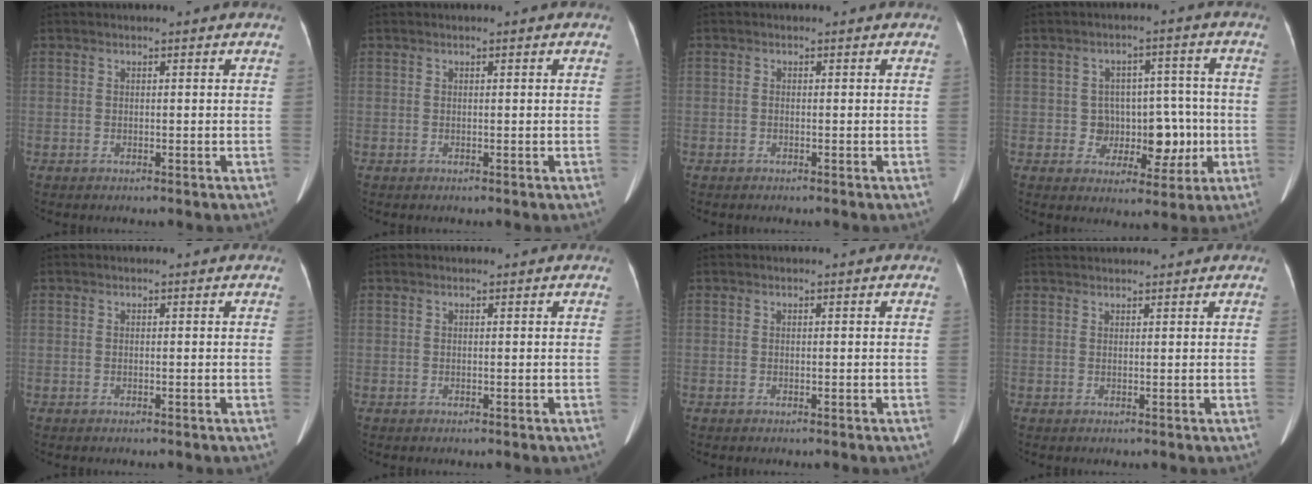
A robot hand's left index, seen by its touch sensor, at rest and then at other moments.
{"total": 0.0}
{"total": 0.5, "force": [-0.3, 0.4, 0.0], "torque": [-0.001, 0.003, -0.008]}
{"total": 7.1, "force": [-1.2, 5.7, 4.1], "torque": [-0.041, 0.029, -0.008]}
{"total": 0.0}
{"total": 0.0}
{"total": 0.0}
{"total": 3.8, "force": [3.7, 0.2, 0.9], "torque": [-0.011, 0.037, 0.059]}